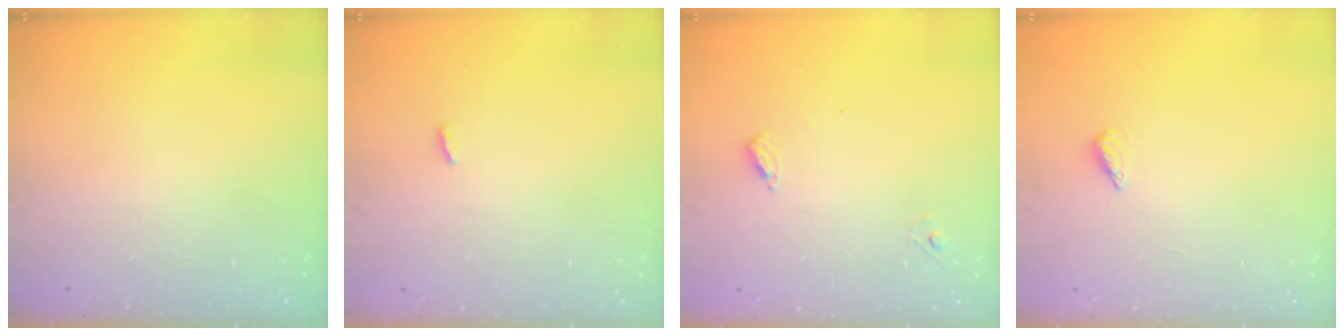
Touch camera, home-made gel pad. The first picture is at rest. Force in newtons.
{"total": 2.3, "press": 2.1, "slide": 0.8}
{"total": 4.6, "press": 4.6, "slide": 0.4}
{"total": 2.3, "press": 2.2, "slide": 0.8}